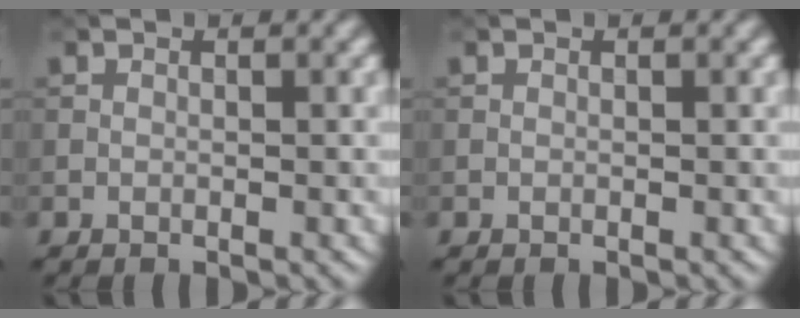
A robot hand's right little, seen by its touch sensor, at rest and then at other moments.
{"total": 0.0}